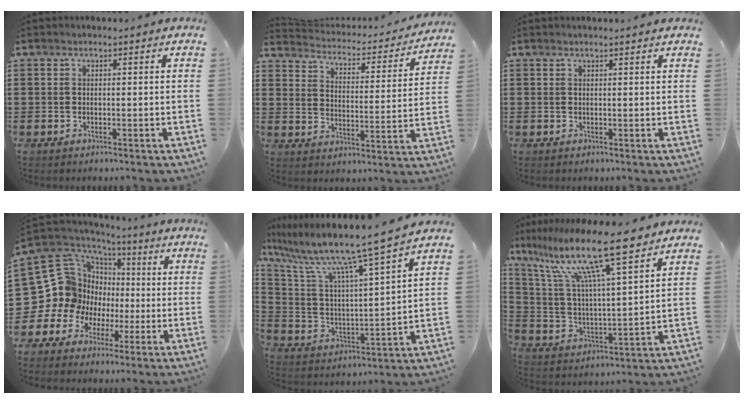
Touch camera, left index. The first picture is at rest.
{"total": 2.8, "force": [2.8, 0.5, 0.3], "torque": [-0.028, -0.024, 0.038]}
{"total": 0.8, "force": [0.7, 0.0, 0.2], "torque": [-0.005, -0.001, 0.015]}
{"total": 11.6, "force": [-0.2, 11.4, 2.2], "torque": [-0.109, -0.037, 0.012]}
{"total": 9.5, "force": [7.7, -0.3, 5.6], "torque": [-0.143, -0.058, 0.119]}
{"total": 13.4, "force": [10.3, 0.8, 8.5], "torque": [-0.192, -0.057, 0.172]}